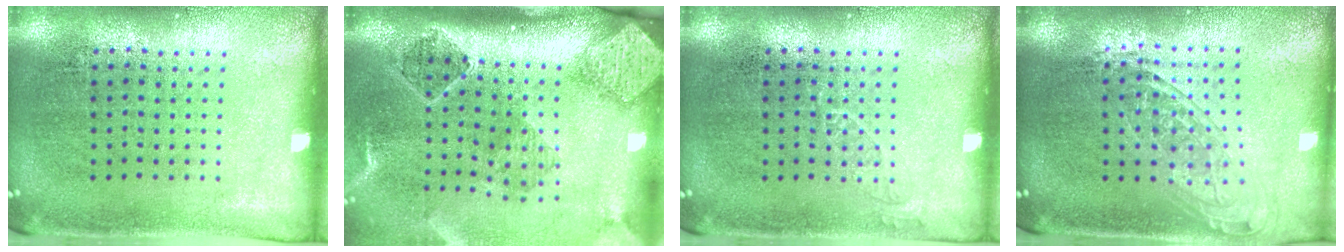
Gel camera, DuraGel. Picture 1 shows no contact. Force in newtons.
{"total": 2.8, "press": 1.9, "slide": 2.0}
{"total": 0.8, "press": 0.8, "slide": 0.1}
{"total": 1.5, "press": 1.3, "slide": 0.9}